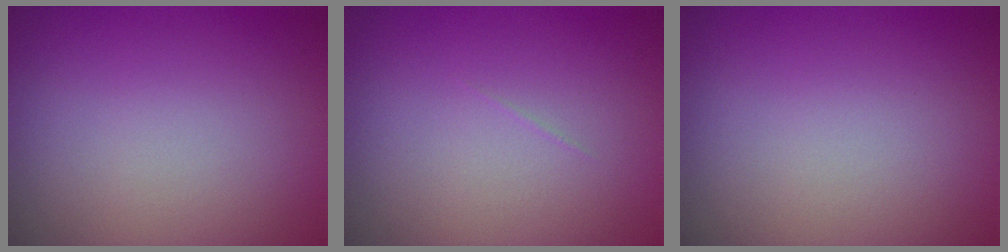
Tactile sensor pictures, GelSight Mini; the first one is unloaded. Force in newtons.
{"total": 0.0}
{"total": 0.0}